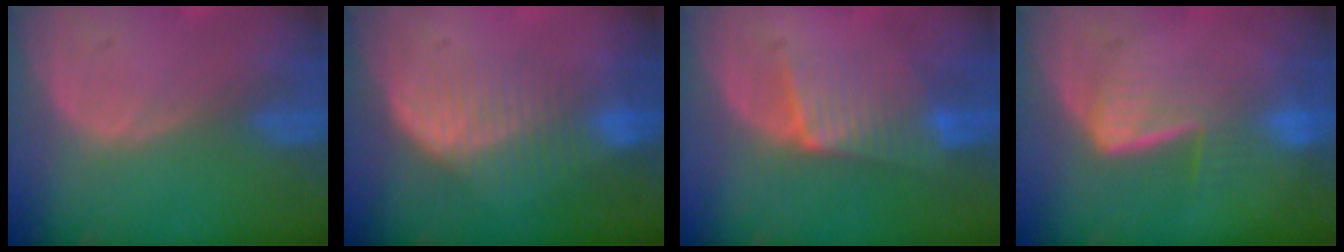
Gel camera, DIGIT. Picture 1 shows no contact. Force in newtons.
{"total": 7.1, "press": 6.6, "slide": 2.6}
{"total": 6.2, "press": 5.9, "slide": 1.8}
{"total": 6.9, "press": 5.8, "slide": 3.7}